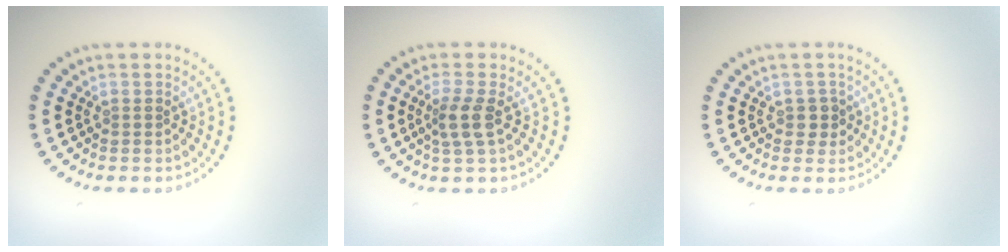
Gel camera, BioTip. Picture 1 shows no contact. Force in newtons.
{"total": 2.4, "press": 1.9, "slide": 1.5}
{"total": 1.4, "press": 1.3, "slide": 0.7}